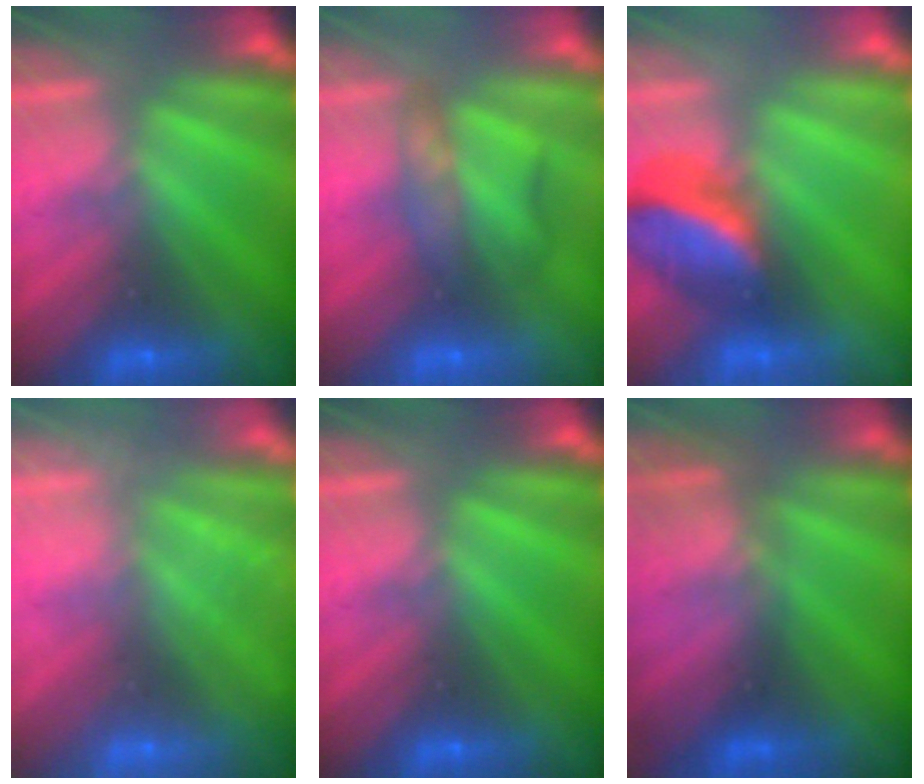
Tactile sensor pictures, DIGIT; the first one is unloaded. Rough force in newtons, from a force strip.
{"total": 2.3}
{"total": 2.5}
{"total": 2.4}
{"total": 0.0}
{"total": 2.8}